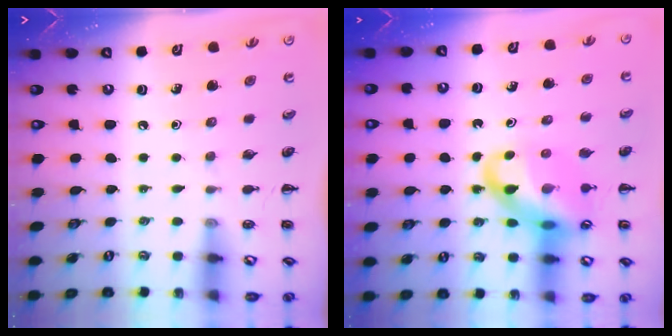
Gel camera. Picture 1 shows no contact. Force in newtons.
{"total": 15.2, "press": 14.8, "slide": 3.0}